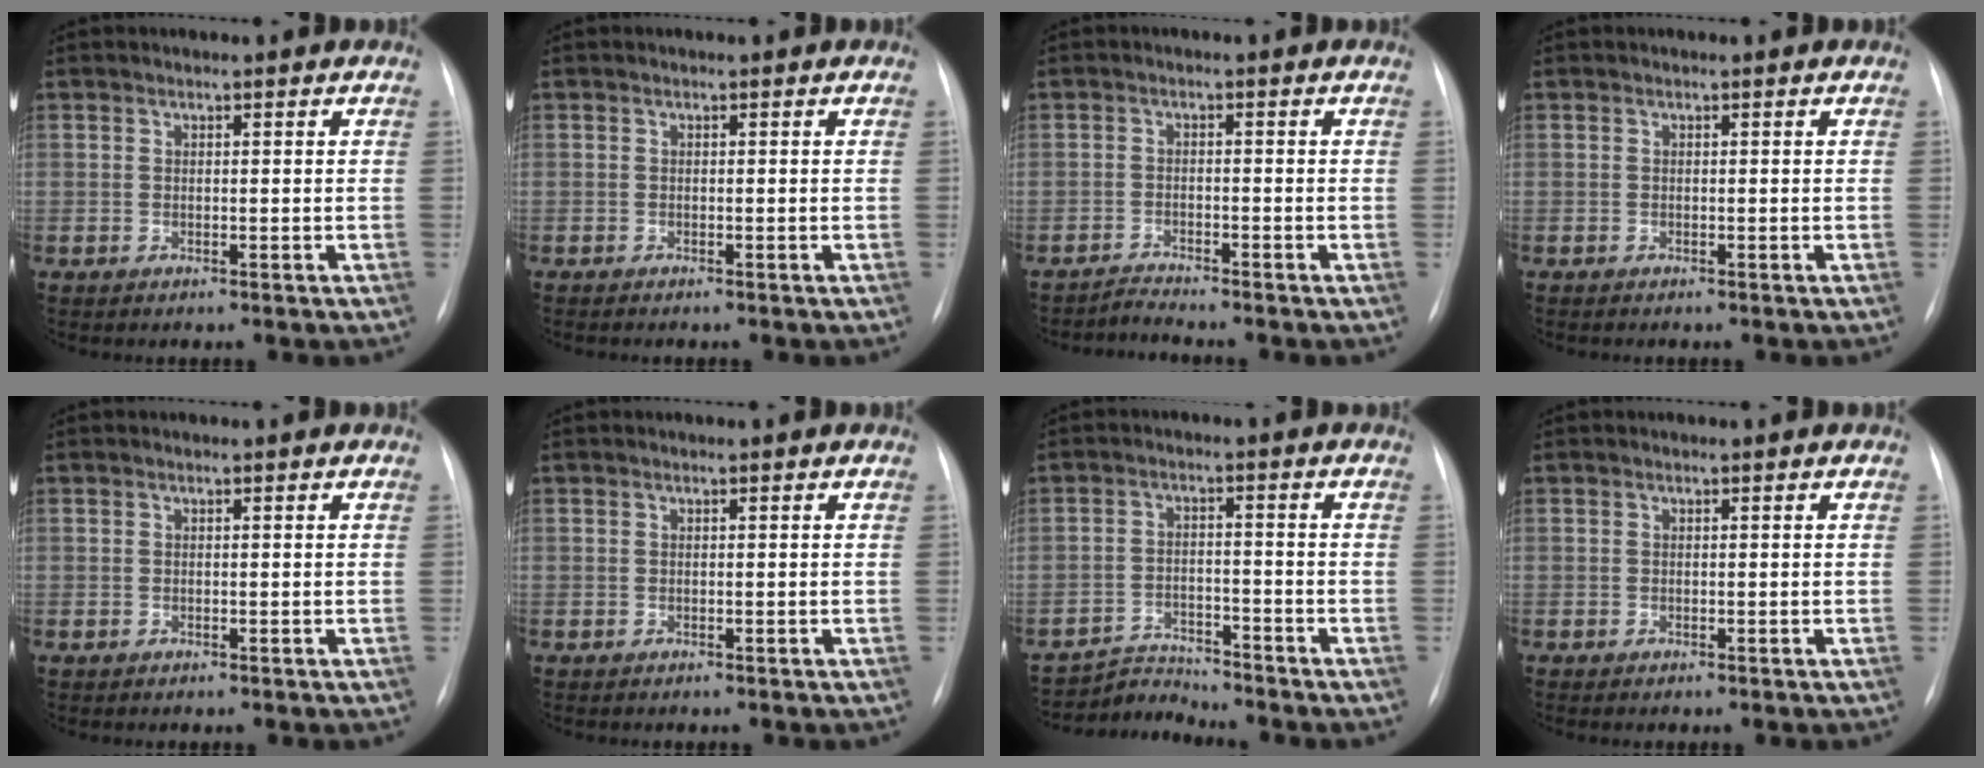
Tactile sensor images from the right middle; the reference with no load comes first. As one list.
[{"total": 0.5, "force": [-0.5, 0.0, 0.2], "torque": [-0.007, -0.001, -0.010]}, {"total": 2.3, "force": [-2.1, -0.7, -0.5], "torque": [0.009, -0.015, -0.038]}, {"total": 0.0}, {"total": 0.0}, {"total": 0.0}, {"total": 5.1, "force": [-4.7, -0.4, -1.8], "torque": [0.026, -0.003, -0.081]}, {"total": 0.0}]